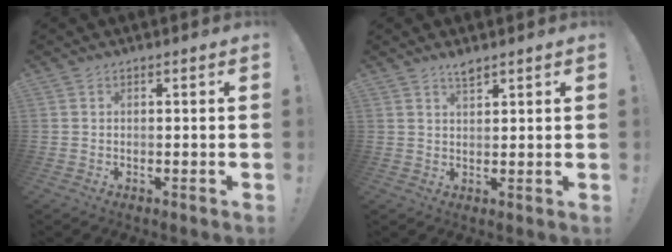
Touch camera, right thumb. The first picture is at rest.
{"total": 3.1, "force": [2.7, 0.6, 1.3], "torque": [-0.016, -0.017, 0.046]}